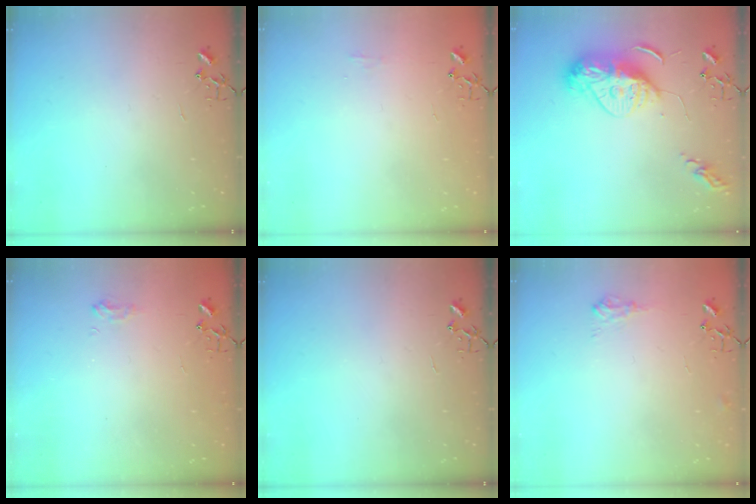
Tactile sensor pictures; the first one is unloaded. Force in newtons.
{"total": 4.5, "press": 4.4, "slide": 0.7}
{"total": 12.9, "press": 12.8, "slide": 1.3}
{"total": 7.5, "press": 7.4, "slide": 0.8}
{"total": 0.0}
{"total": 7.3, "press": 7.3, "slide": 1.0}